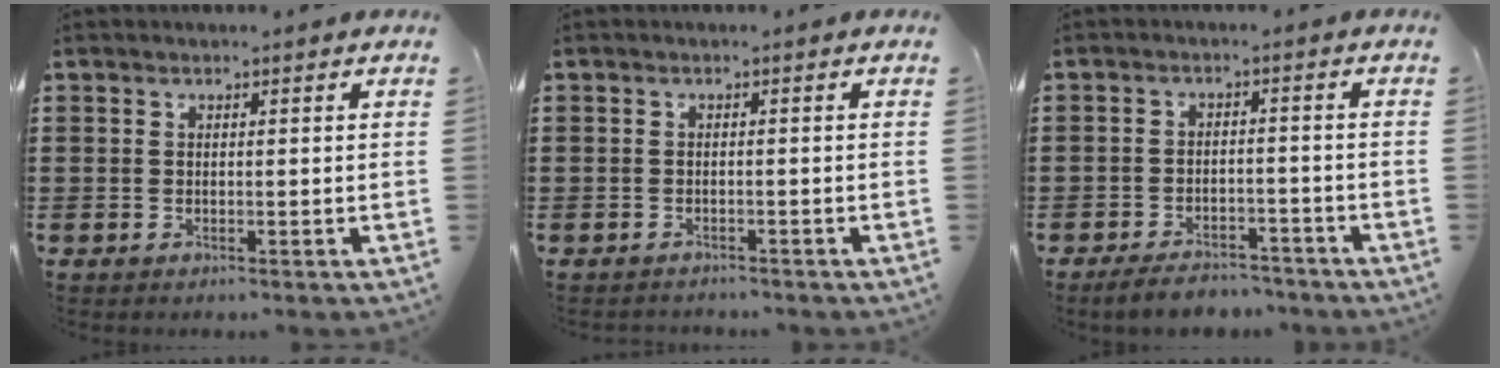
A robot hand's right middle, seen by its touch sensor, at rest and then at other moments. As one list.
[{"total": 0.9, "force": [-0.8, 0.0, -0.1], "torque": [-0.003, -0.001, -0.018]}, {"total": 4.0, "force": [-3.7, 0.7, 1.1], "torque": [-0.027, 0.002, -0.076]}]